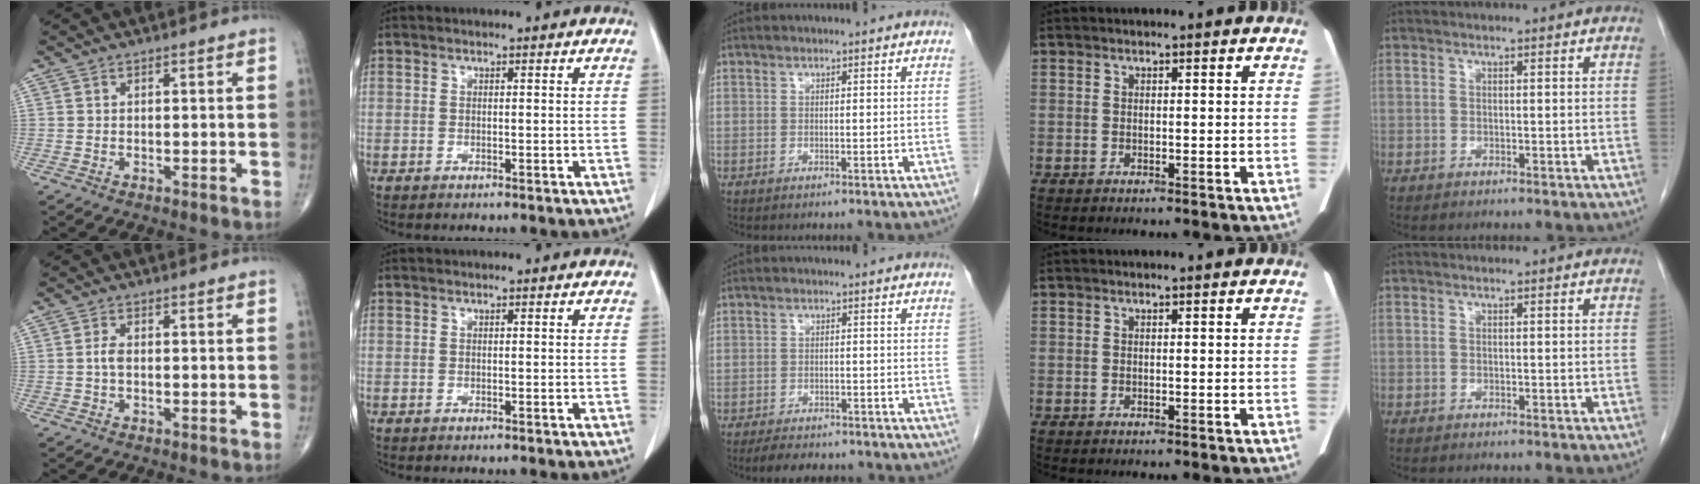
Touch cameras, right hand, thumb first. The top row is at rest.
{"thumb": {"total": 1.9, "force": [-0.2, 1.0, 1.6], "torque": [-0.033, 0.002, -0.005]}, "middle": {"total": 5.4, "force": [-4.6, 2.0, 2.1], "torque": [-0.032, -0.006, -0.064]}}